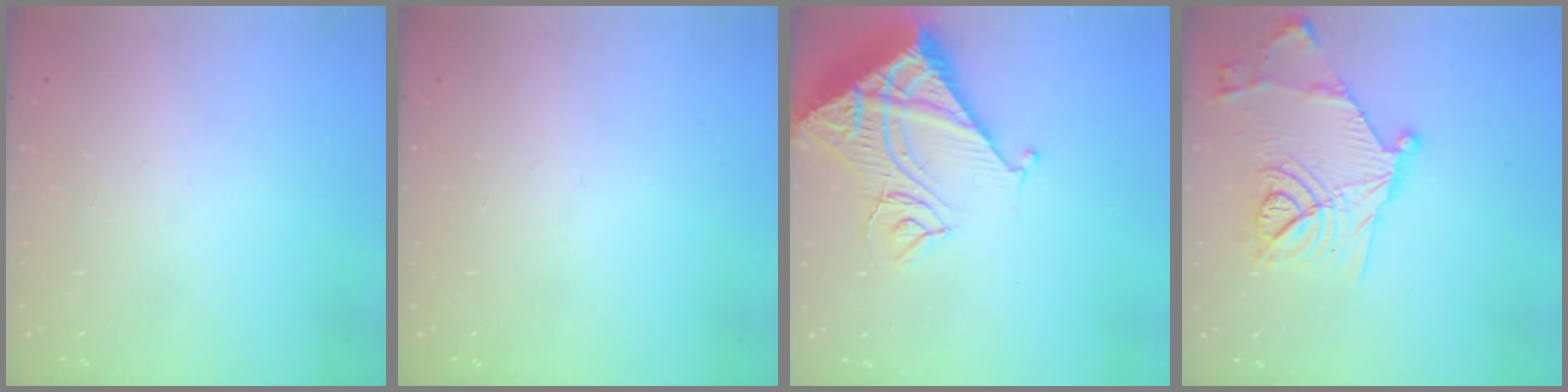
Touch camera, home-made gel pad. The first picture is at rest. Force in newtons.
{"total": 0.0}
{"total": 14.7, "press": 14.6, "slide": 1.6}
{"total": 17.2, "press": 17.1, "slide": 1.9}